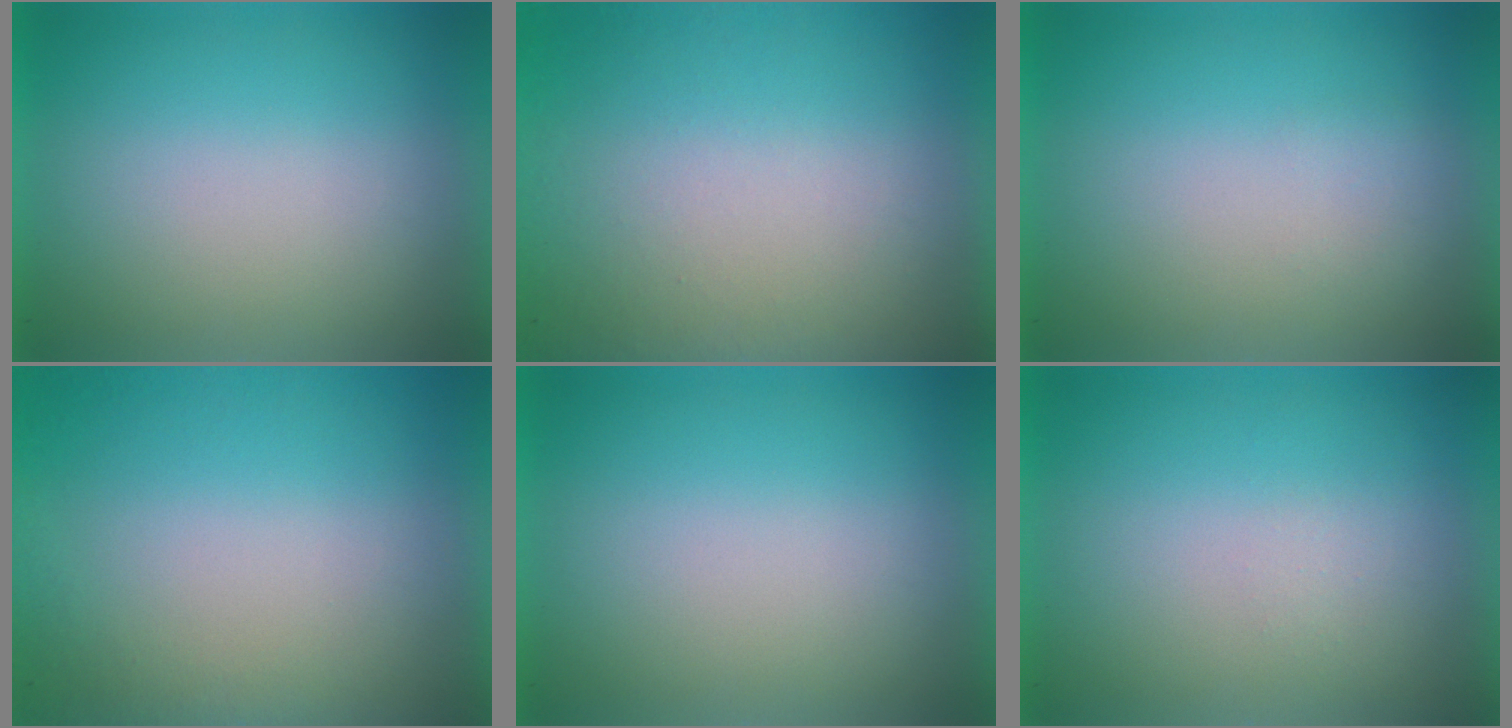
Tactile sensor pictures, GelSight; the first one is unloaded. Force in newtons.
{"total": 8.5}
{"total": 1.1}
{"total": 4.9}
{"total": 0.0}
{"total": 1.3}